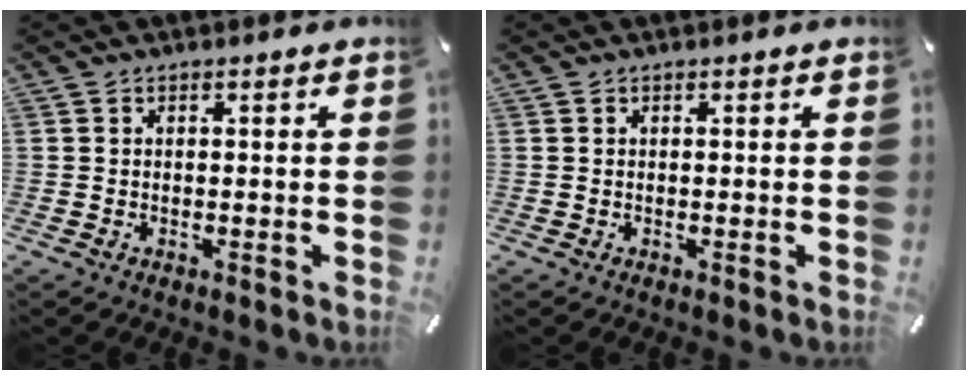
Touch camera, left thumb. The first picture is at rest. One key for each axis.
{"total": 0.0}